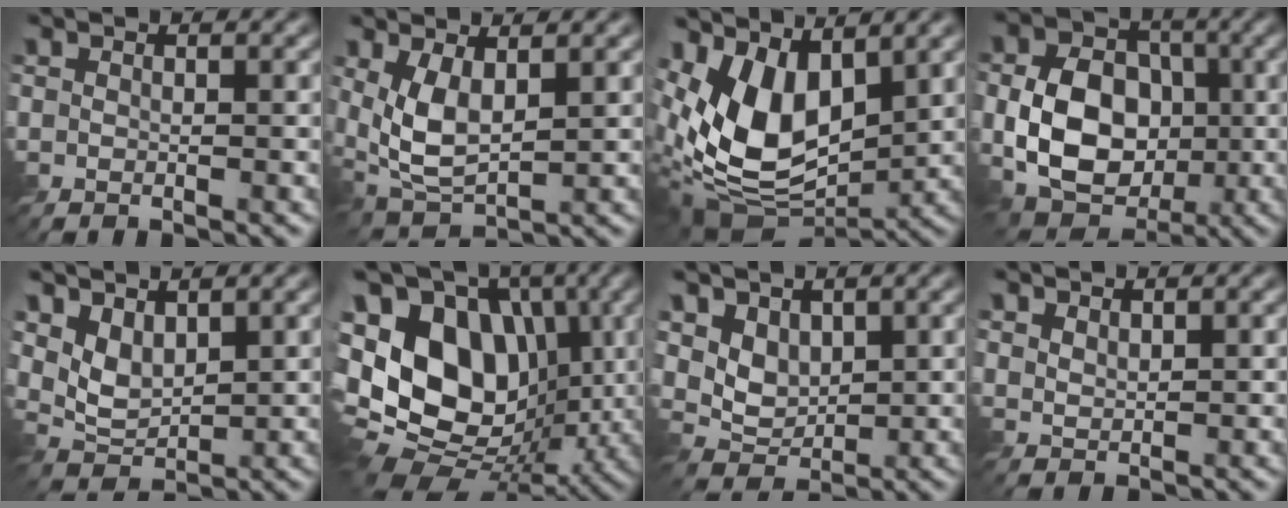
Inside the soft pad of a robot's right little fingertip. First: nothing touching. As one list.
[{"total": 5.2, "force": [0.9, 2.6, 4.4], "torque": [-0.106, -0.009, 0.019]}, {"total": 10.1, "force": [2.1, 5.8, 8.1], "torque": [-0.168, -0.010, 0.033]}, {"total": 9.5, "force": [-1.4, 7.0, 6.2], "torque": [-0.116, 0.000, -0.033]}, {"total": 3.8, "force": [1.8, 2.2, 2.5], "torque": [-0.060, -0.008, 0.035]}, {"total": 15.8, "force": [0.0, 11.2, 11.2], "torque": [-0.212, -0.007, 0.001]}, {"total": 3.7, "force": [1.5, 2.6, 2.1], "torque": [-0.050, -0.008, 0.020]}, {"total": 1.5, "force": [1.1, 0.7, 0.6], "torque": [-0.014, 0.002, 0.025]}]